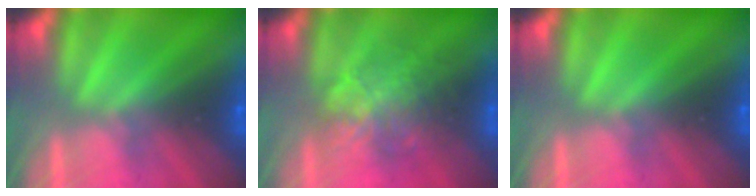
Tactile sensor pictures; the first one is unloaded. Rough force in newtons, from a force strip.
{"total": 2.3}
{"total": 0.0}